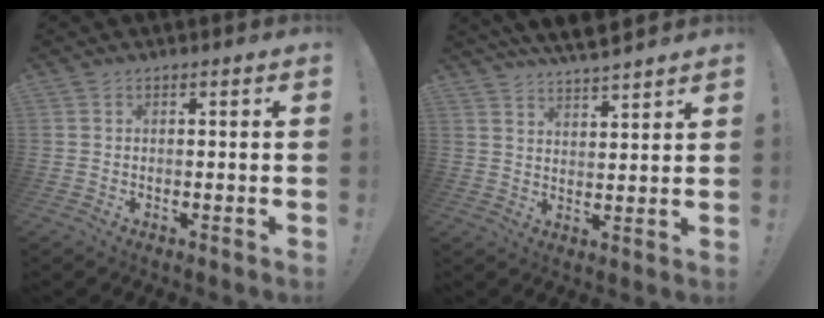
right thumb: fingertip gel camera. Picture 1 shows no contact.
{"total": 6.4, "force": [5.9, 1.1, 2.3], "torque": [-0.045, -0.040, 0.108]}